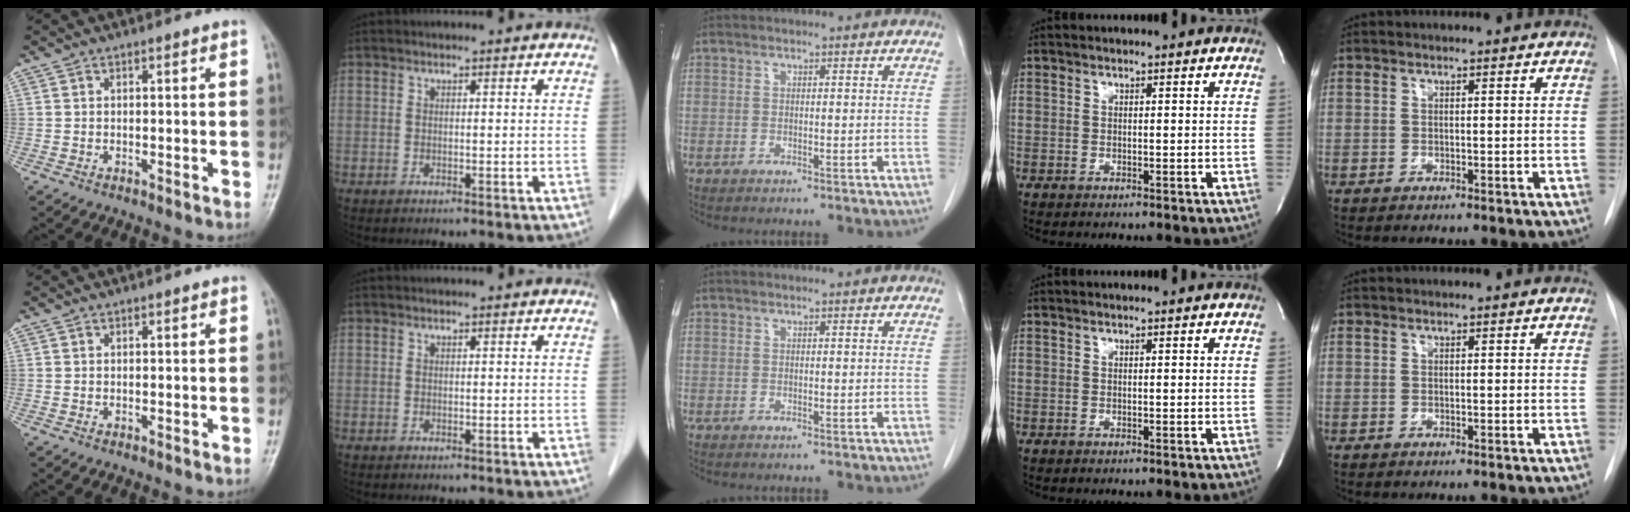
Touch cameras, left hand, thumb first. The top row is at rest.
{}